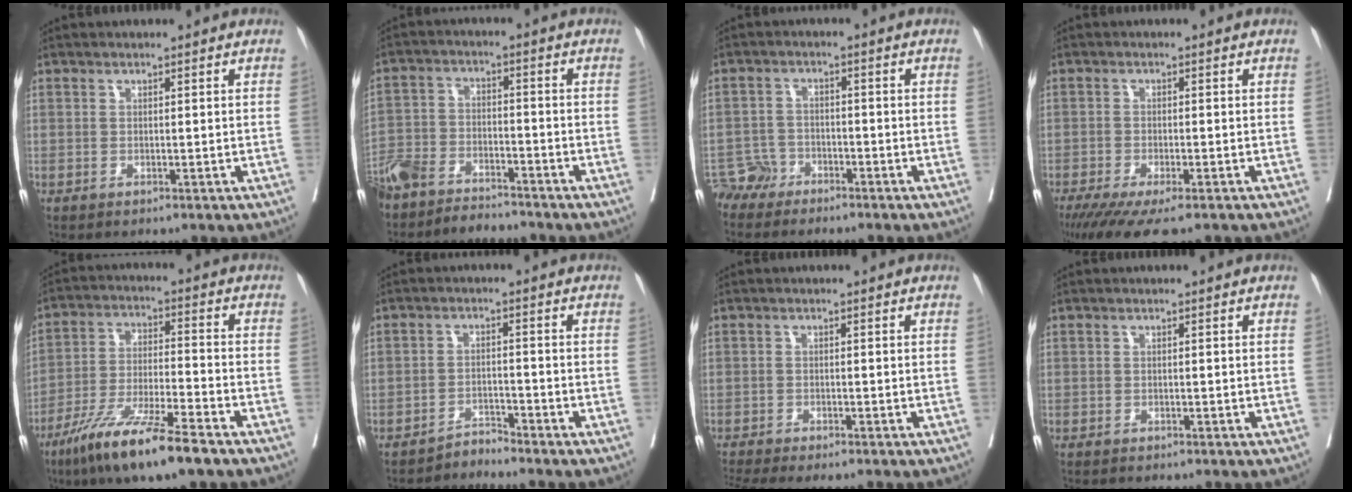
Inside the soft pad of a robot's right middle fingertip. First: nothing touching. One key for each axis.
{"total": 11.5, "fx": -10.1, "fy": 4.0, "fz": 3.8, "tx": -0.072, "ty": 0.003, "tz": -0.173}
{"total": 3.3, "fx": -2.9, "fy": 1.3, "fz": -0.9, "tx": 0.013, "ty": 0.000, "tz": -0.059}
{"total": 9.3, "fx": -6.9, "fy": 1.8, "fz": 5.9, "tx": -0.084, "ty": -0.018, "tz": -0.110}
{"total": 13.5, "fx": -9.2, "fy": 0.9, "fz": 9.8, "tx": -0.187, "ty": -0.036, "tz": -0.169}
{"total": 2.5, "fx": -2.5, "fy": -0.4, "fz": -0.5, "tx": 0.015, "ty": -0.012, "tz": -0.042}
{"total": 8.3, "fx": -7.4, "fy": 0.9, "fz": 3.7, "tx": -0.053, "ty": -0.004, "tz": -0.114}
{"total": 2.0, "fx": -1.8, "fy": 0.5, "fz": 0.7, "tx": -0.013, "ty": -0.005, "tz": -0.023}